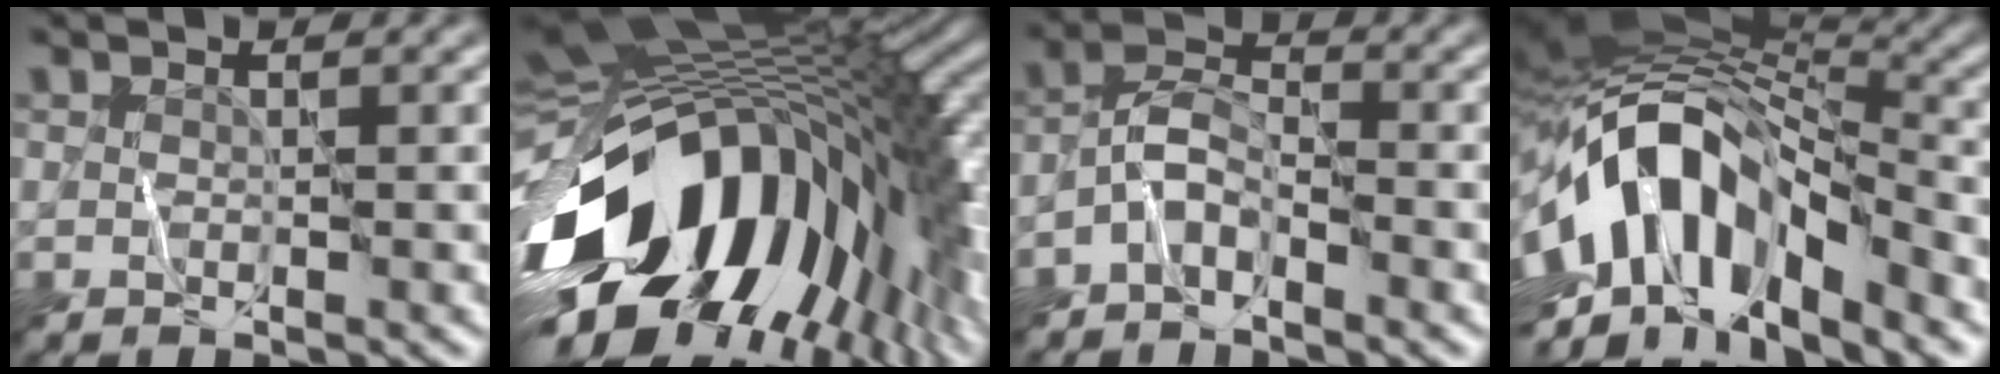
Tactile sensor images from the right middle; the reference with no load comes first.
{"total": 18.4, "force": [-3.7, 10.7, 14.4], "torque": [-0.255, -0.017, -0.074]}
{"total": 2.9, "force": [-1.9, 1.3, 1.7], "torque": [-0.030, 0.013, -0.048]}
{"total": 12.6, "force": [-4.2, 6.8, 9.7], "torque": [-0.171, 0.008, -0.083]}